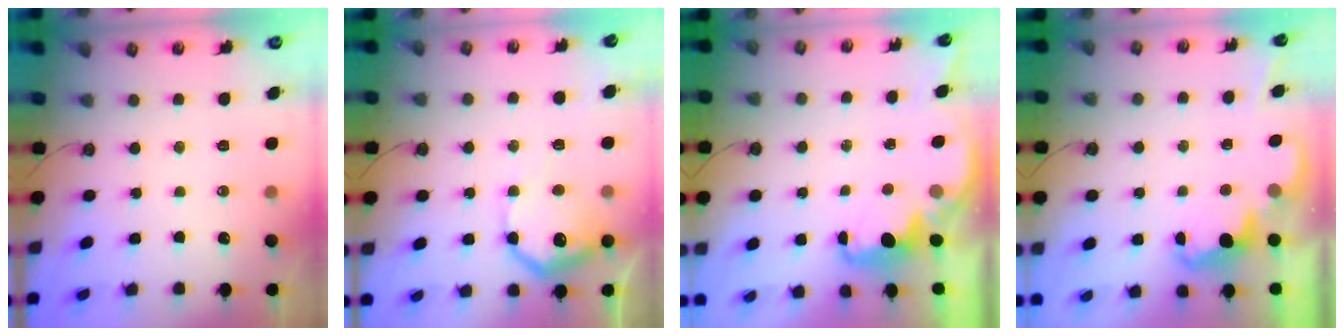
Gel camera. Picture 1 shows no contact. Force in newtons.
{"total": 14.3, "press": 14.2, "slide": 0.8}
{"total": 2.4, "press": 2.2, "slide": 0.8}
{"total": 2.3, "press": 2.3, "slide": 0.5}